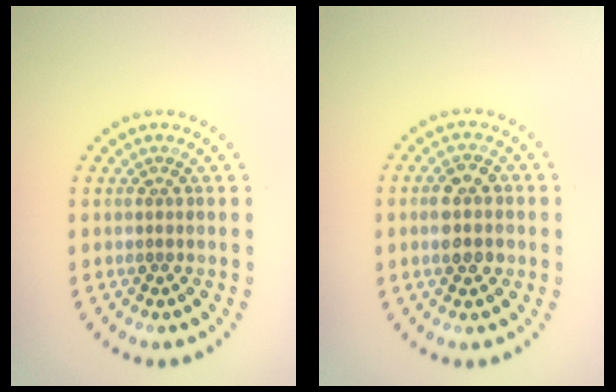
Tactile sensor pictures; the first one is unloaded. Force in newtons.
{"total": 3.5, "press": 3.5, "slide": 0.1}